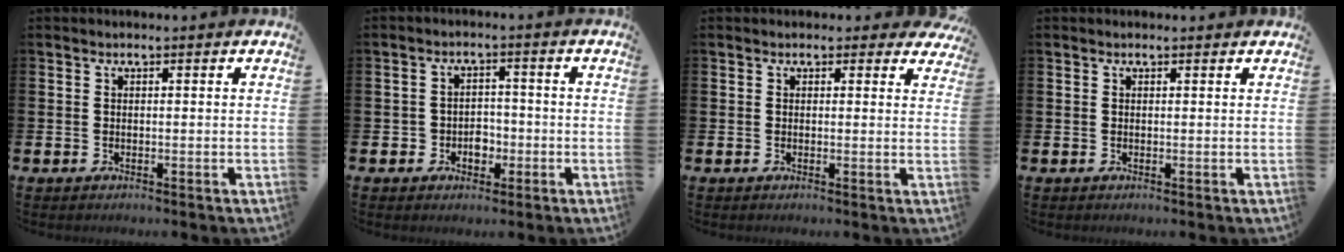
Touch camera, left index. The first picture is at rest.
{"total": 3.0, "force": [-1.3, 2.5, 1.1], "torque": [-0.020, 0.001, -0.032]}
{"total": 1.2, "force": [0.8, 0.8, 0.1], "torque": [0.004, 0.004, 0.011]}
{"total": 0.0}